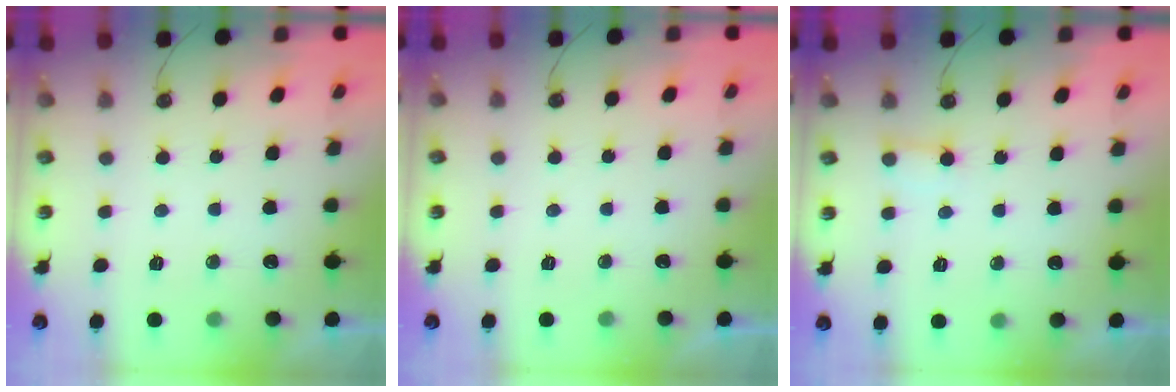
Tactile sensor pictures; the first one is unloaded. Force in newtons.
{"total": 0.0}
{"total": 4.5, "press": 4.5, "slide": 0.4}